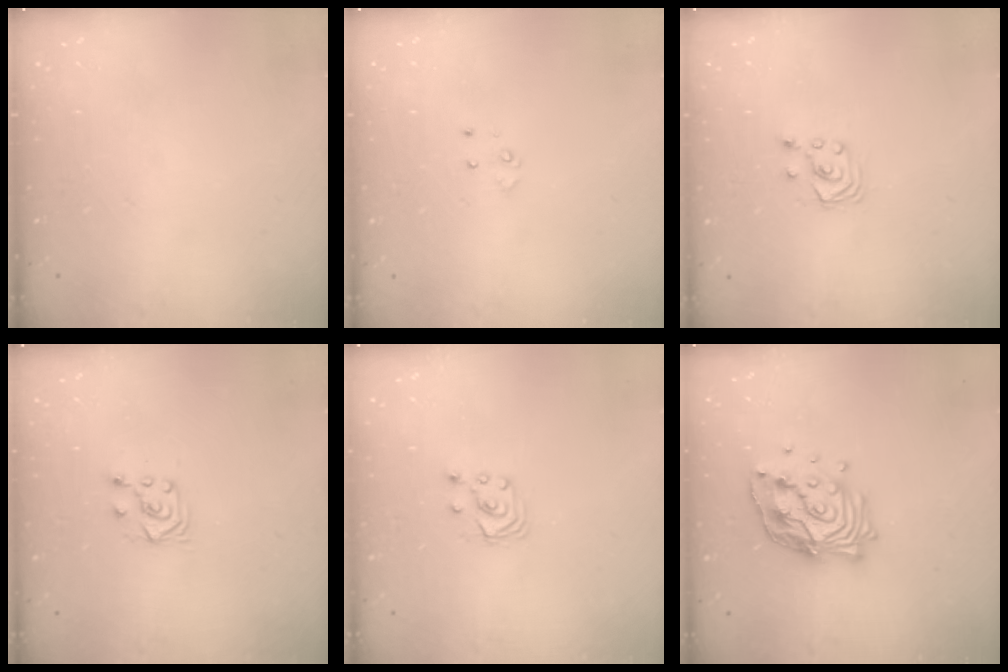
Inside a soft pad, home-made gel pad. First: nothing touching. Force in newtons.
{"total": 3.3, "press": 3.2, "slide": 0.4}
{"total": 2.9, "press": 2.8, "slide": 0.3}
{"total": 6.3, "press": 6.3, "slide": 0.7}
{"total": 2.6, "press": 2.6, "slide": 0.3}
{"total": 14.9, "press": 14.8, "slide": 1.1}